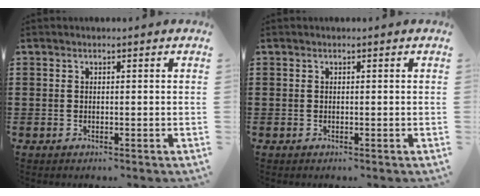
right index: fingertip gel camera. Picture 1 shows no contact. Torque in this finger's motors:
{"motor_torque": [0.00, 0.00, 0.00, 0.00]}